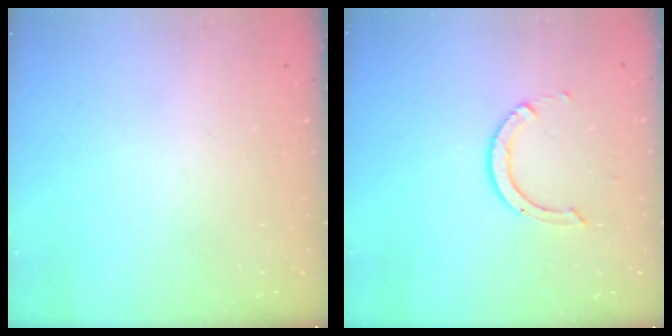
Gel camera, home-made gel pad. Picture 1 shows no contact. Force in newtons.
{"total": 6.7, "press": 6.7, "slide": 0.5}